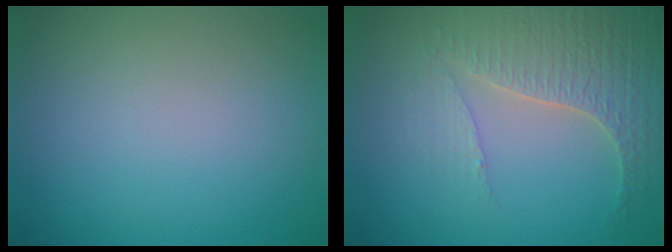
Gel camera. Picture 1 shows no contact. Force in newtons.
{"total": 3.9, "press": 3.8, "slide": 0.7}